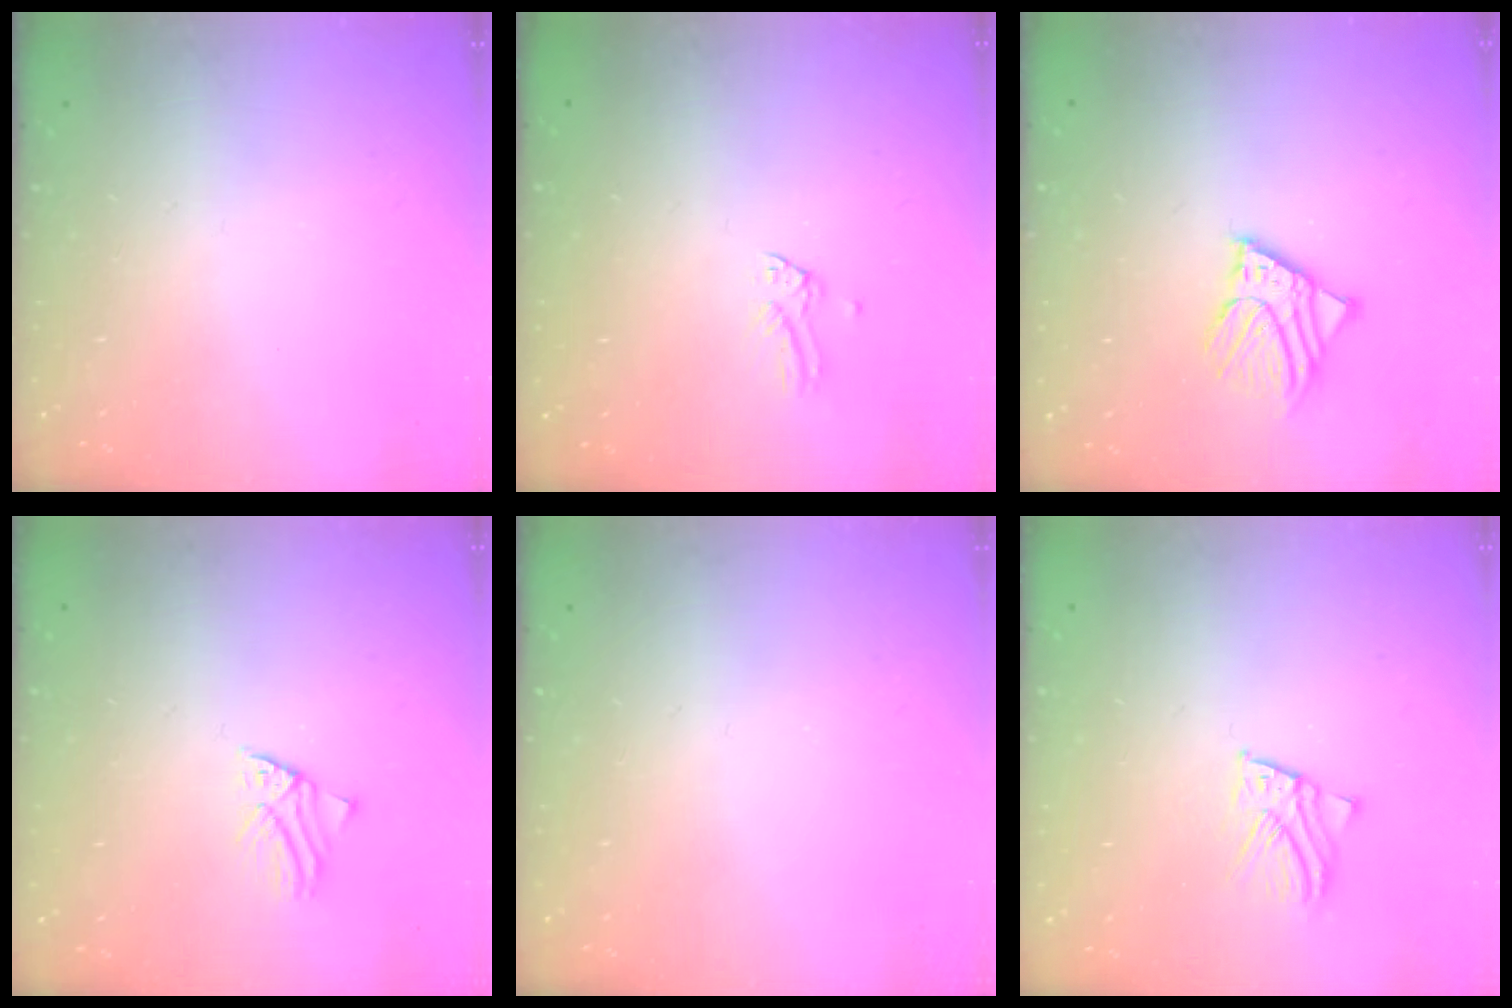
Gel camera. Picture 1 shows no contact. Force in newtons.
{"total": 0.0}
{"total": 7.7, "press": 7.7, "slide": 1.1}
{"total": 1.4, "press": 1.3, "slide": 0.1}
{"total": 0.0}
{"total": 3.3, "press": 3.3, "slide": 0.1}